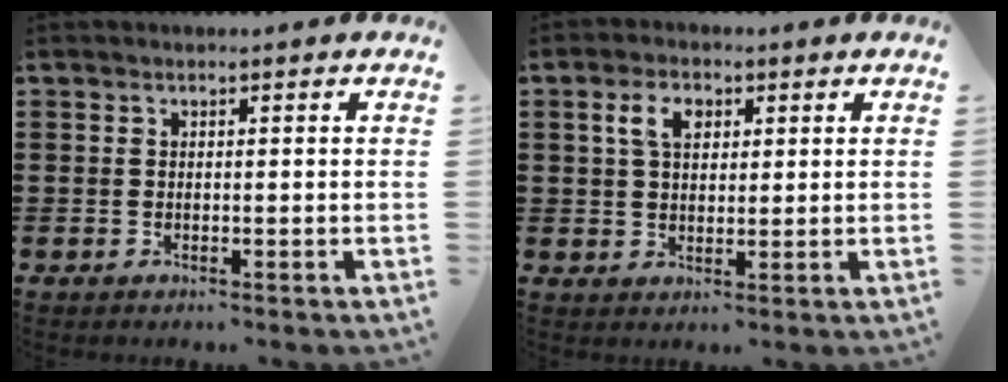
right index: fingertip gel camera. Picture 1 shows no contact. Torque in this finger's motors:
{"motor_torque": [0.32, -0.24, 0.48, 0.12]}